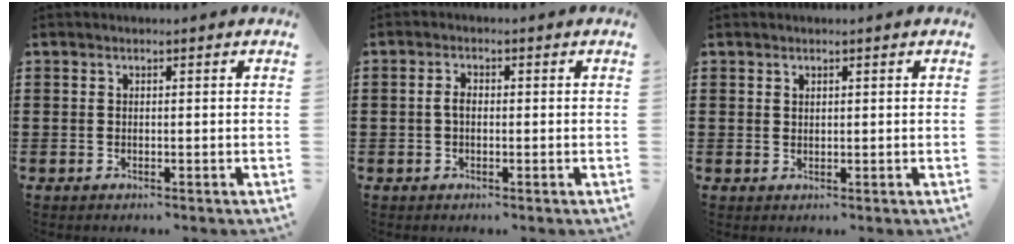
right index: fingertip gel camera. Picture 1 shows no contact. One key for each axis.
{"total": 2.0, "fx": -0.2, "fy": 1.1, "fz": 1.7, "tx": -0.041, "ty": 0.001, "tz": -0.006}
{"total": 1.5, "fx": 0.9, "fy": 1.2, "fz": 0.2, "tx": -0.008, "ty": 0.004, "tz": 0.019}